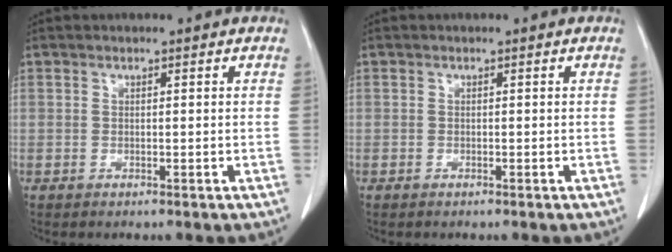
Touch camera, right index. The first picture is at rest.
{"total": 0.0}